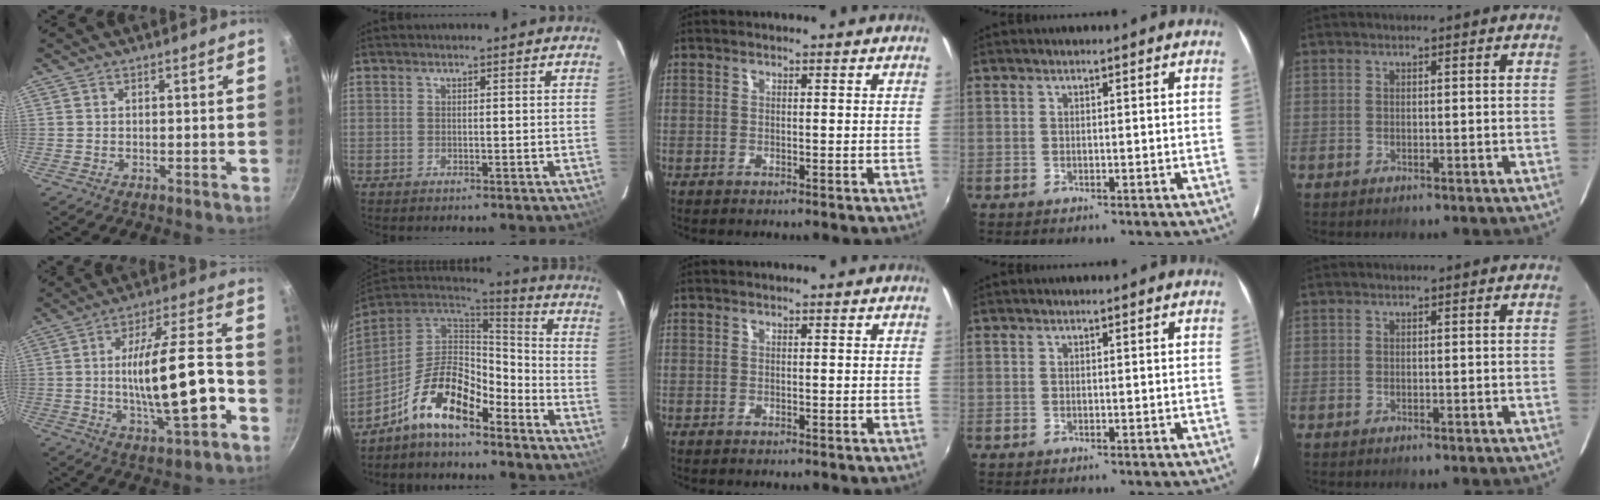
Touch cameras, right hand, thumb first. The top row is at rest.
{"thumb": {"total": 17.3, "force": [-3.5, 4.9, 16.2], "torque": [-0.252, 0.031, -0.052]}, "index": {"total": 13.4, "force": [-8.8, 5.1, 8.7], "torque": [-0.178, 0.011, -0.166]}}